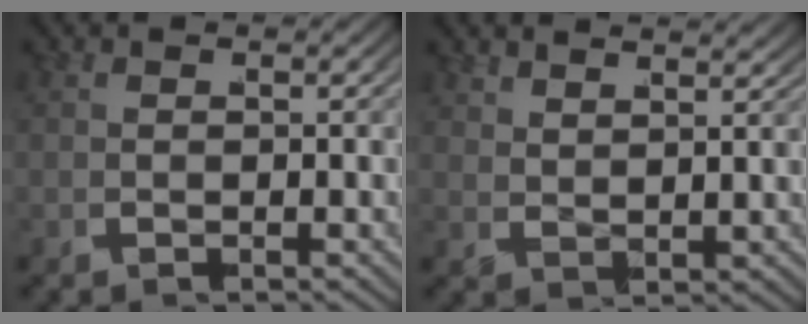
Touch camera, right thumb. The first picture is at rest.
{"total": 2.5, "force": [2.4, 0.4, 0.5], "torque": [0.001, 0.002, 0.044]}